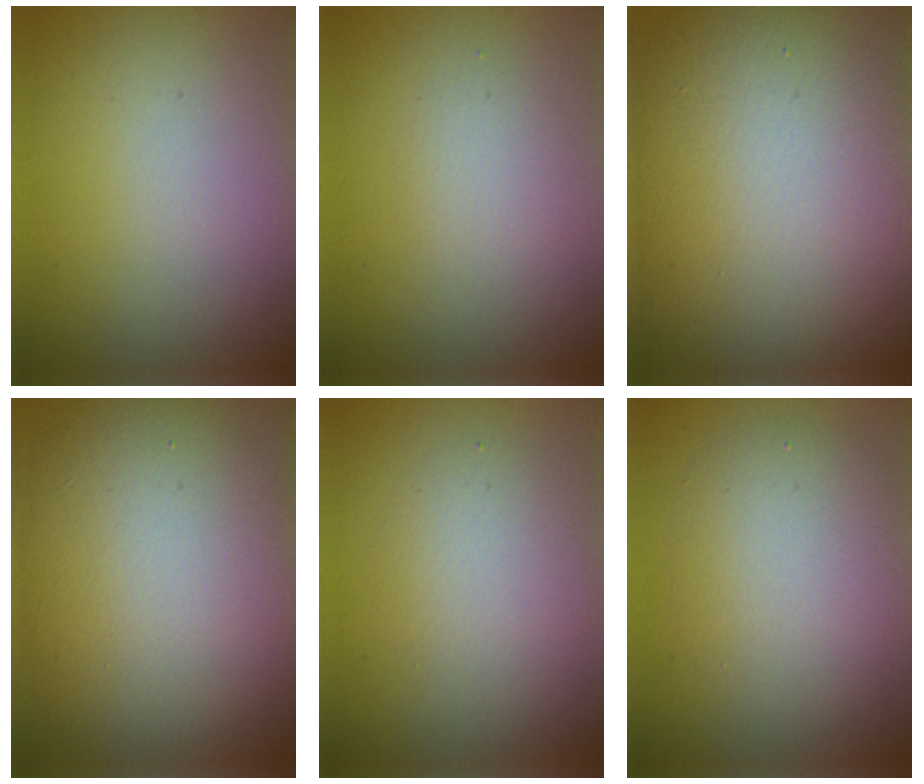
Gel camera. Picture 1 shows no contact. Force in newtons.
{"total": 1.6, "press": 1.6, "slide": 0.1}
{"total": 19.2, "press": 19.2, "slide": 1.3}
{"total": 15.5, "press": 15.5, "slide": 0.5}
{"total": 2.9, "press": 2.9, "slide": 0.3}
{"total": 4.9, "press": 4.8, "slide": 0.3}